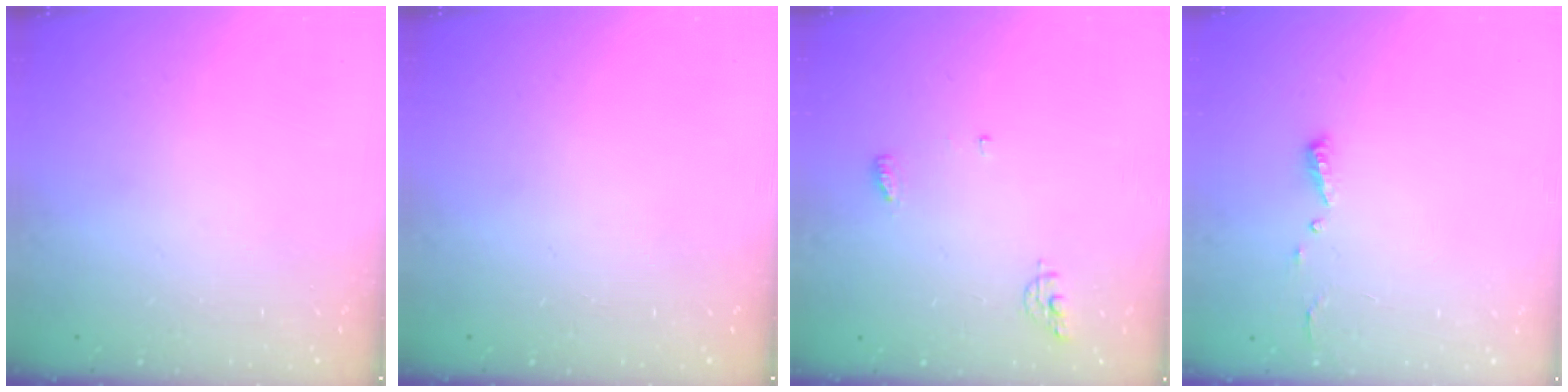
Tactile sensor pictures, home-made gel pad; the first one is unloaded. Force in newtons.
{"total": 0.0}
{"total": 4.7, "press": 4.7, "slide": 0.4}
{"total": 4.4, "press": 4.4, "slide": 0.4}